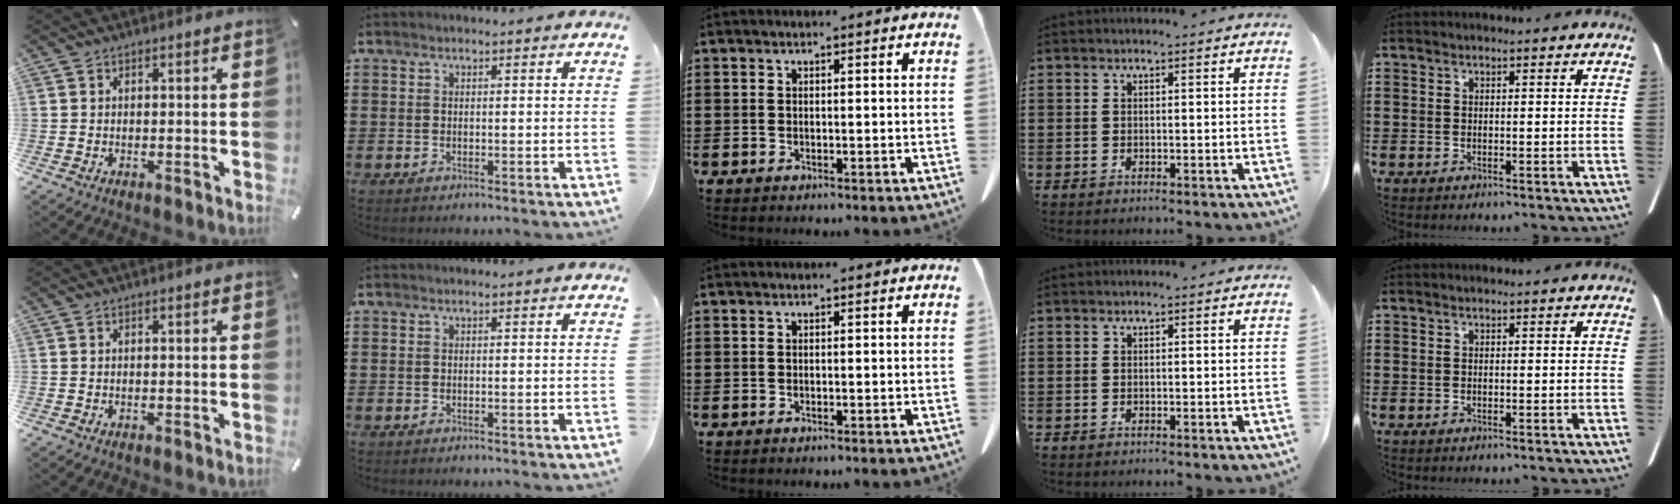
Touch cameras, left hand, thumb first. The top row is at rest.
{}